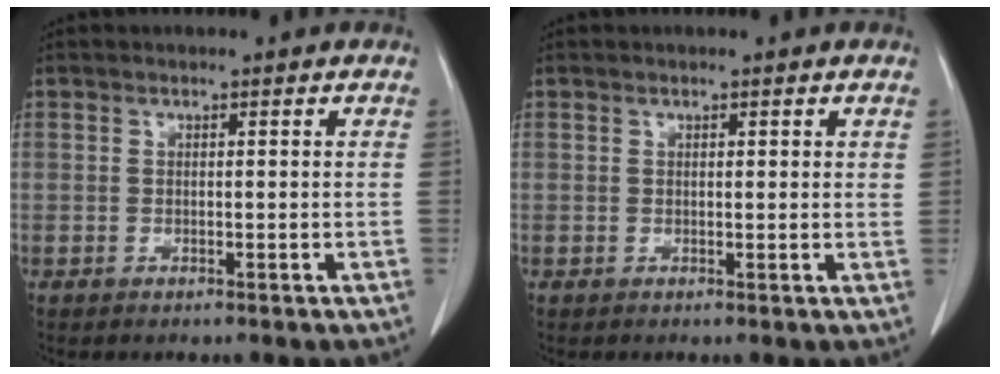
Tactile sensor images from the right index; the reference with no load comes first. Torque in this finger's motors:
{"motor_torque": [-0.02, -0.03, -0.01, -0.01]}